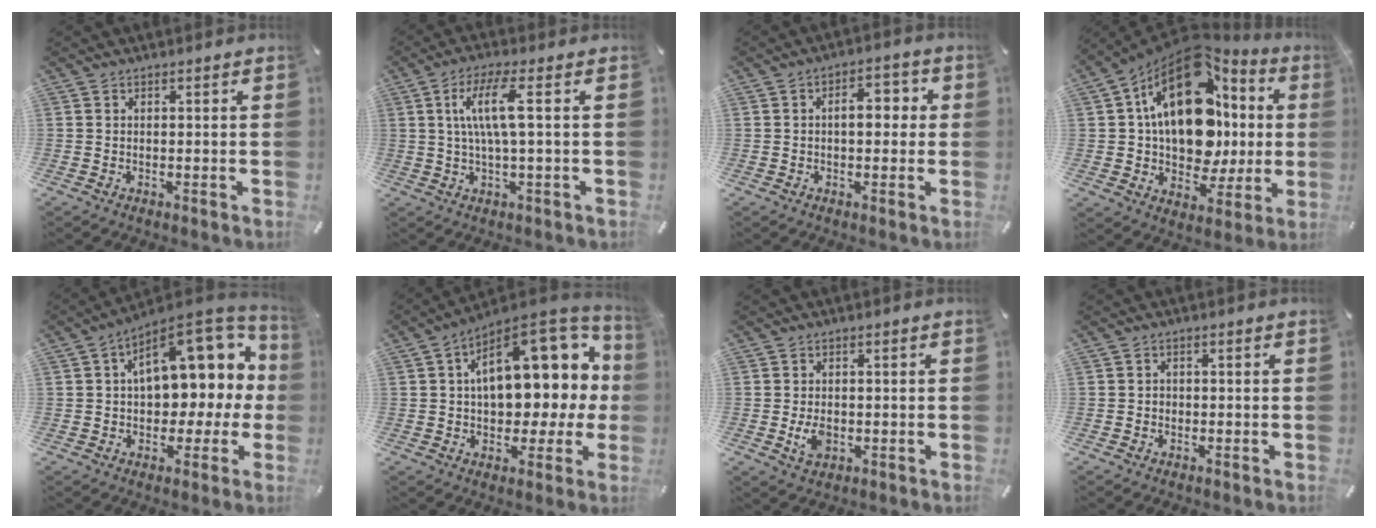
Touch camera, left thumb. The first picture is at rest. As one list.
[{"total": 9.1, "force": [1.6, 1.8, 8.8], "torque": [-0.175, 0.001, 0.023]}, {"total": 6.1, "force": [0.3, 3.6, 5.0], "torque": [-0.064, 0.004, -0.006]}, {"total": 22.3, "force": [5.5, 14.5, 16.0], "torque": [-0.260, -0.043, 0.094]}, {"total": 16.7, "force": [5.8, 9.7, 12.3], "torque": [-0.157, -0.036, 0.101]}, {"total": 19.8, "force": [5.5, 11.1, 15.4], "torque": [-0.200, -0.034, 0.093]}, {"total": 4.1, "force": [-1.0, 2.9, 2.8], "torque": [-0.069, -0.003, -0.020]}, {"total": 1.6, "force": [-0.8, 1.3, 0.4], "torque": [-0.008, 0.007, -0.019]}]